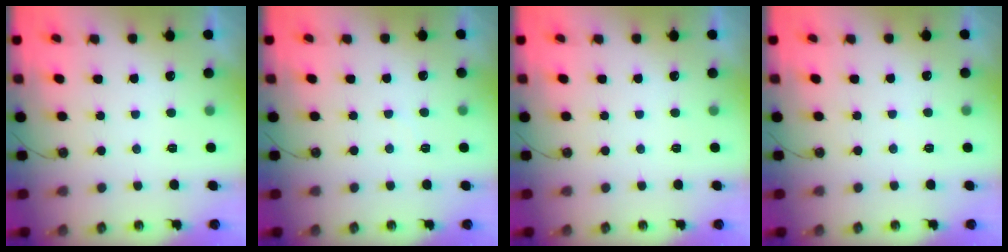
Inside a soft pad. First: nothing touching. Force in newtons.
{"total": 3.0, "press": 2.9, "slide": 0.4}
{"total": 0.0}
{"total": 2.5, "press": 2.5, "slide": 0.4}